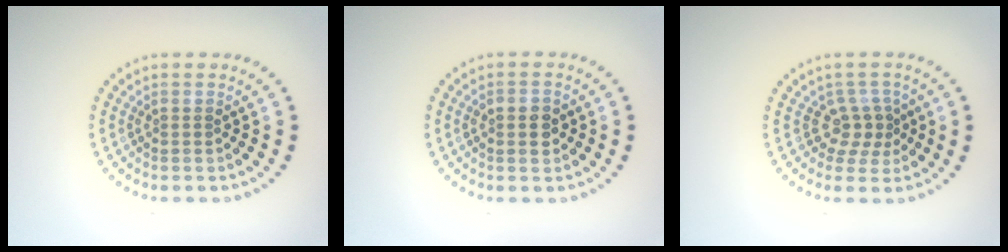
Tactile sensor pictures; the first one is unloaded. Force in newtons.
{"total": 2.5, "press": 2.5, "slide": 0.1}
{"total": 2.6, "press": 1.8, "slide": 1.8}